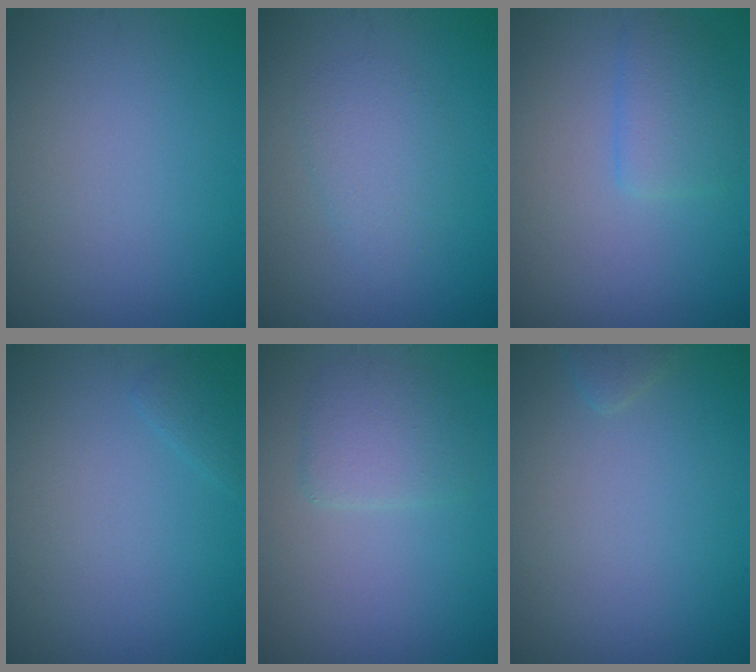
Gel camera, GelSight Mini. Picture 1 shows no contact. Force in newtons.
{"total": 2.2, "press": 2.2, "slide": 0.1}
{"total": 2.6, "press": 2.6, "slide": 0.1}
{"total": 0.9, "press": 0.9, "slide": 0.1}
{"total": 2.5, "press": 2.5, "slide": 0.2}
{"total": 0.8, "press": 0.8, "slide": 0.1}